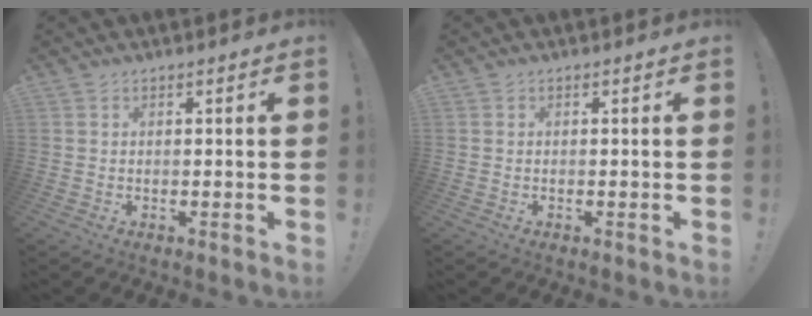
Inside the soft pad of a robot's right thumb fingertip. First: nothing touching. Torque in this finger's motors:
{"motor_torque": [0.09, 0.00, 0.11, -0.05, -0.02]}